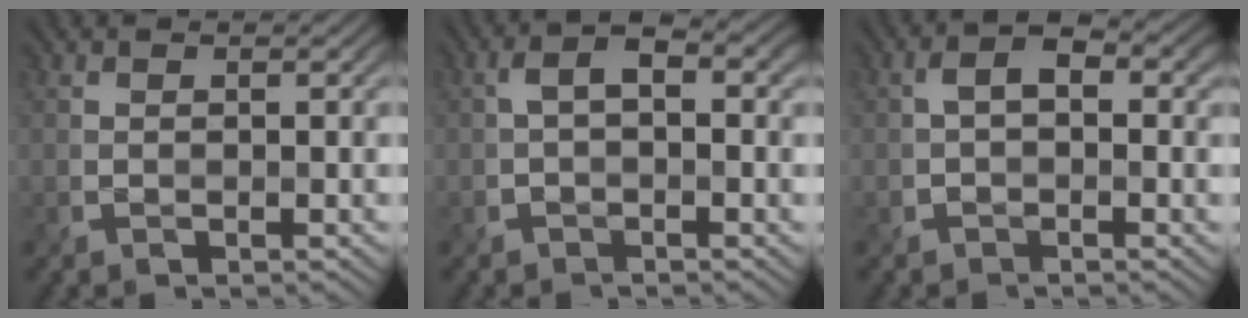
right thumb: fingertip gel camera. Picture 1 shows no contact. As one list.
[{"total": 3.2, "force": [0.1, 1.9, 2.5], "torque": [-0.051, 0.008, -0.002]}, {"total": 2.9, "force": [0.0, 2.0, 2.2], "torque": [-0.041, 0.006, -0.004]}]